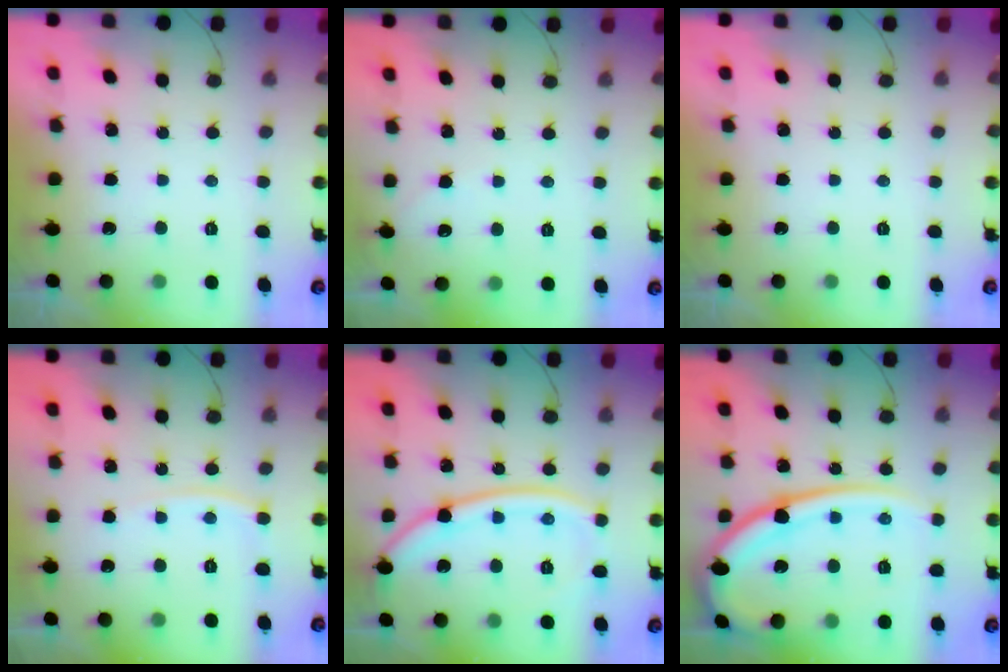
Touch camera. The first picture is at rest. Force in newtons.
{"total": 2.9, "press": 2.9, "slide": 0.4}
{"total": 0.0}
{"total": 7.0, "press": 6.9, "slide": 1.0}
{"total": 15.2, "press": 15.1, "slide": 1.4}
{"total": 18.2, "press": 18.1, "slide": 1.9}